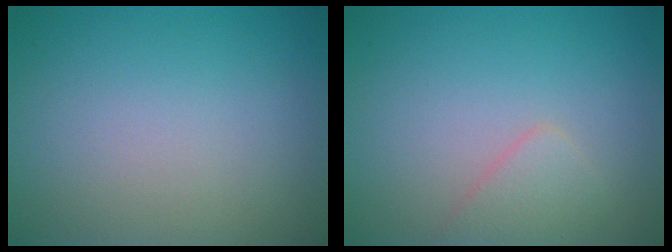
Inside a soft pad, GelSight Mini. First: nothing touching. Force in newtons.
{"total": 1.8, "press": 1.8, "slide": 0.1}